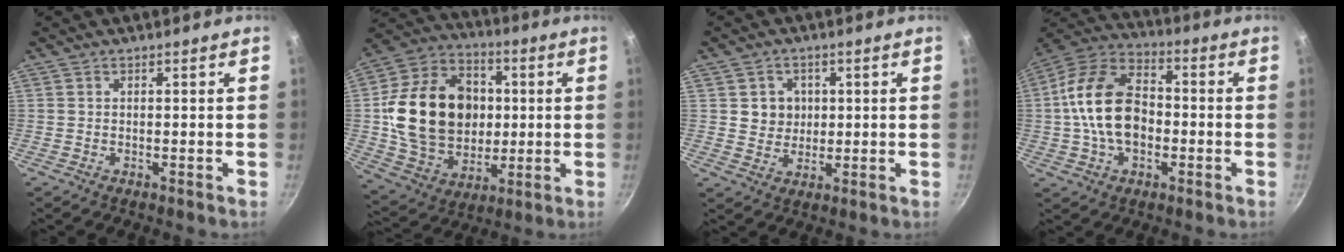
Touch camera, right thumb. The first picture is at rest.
{"total": 23.4, "force": [1.6, 18.2, 14.6], "torque": [-0.221, 0.019, 0.034]}
{"total": 5.2, "force": [1.0, 4.8, 1.7], "torque": [0.002, 0.000, 0.019]}
{"total": 16.6, "force": [-1.5, 11.1, 12.3], "torque": [-0.195, 0.039, -0.040]}